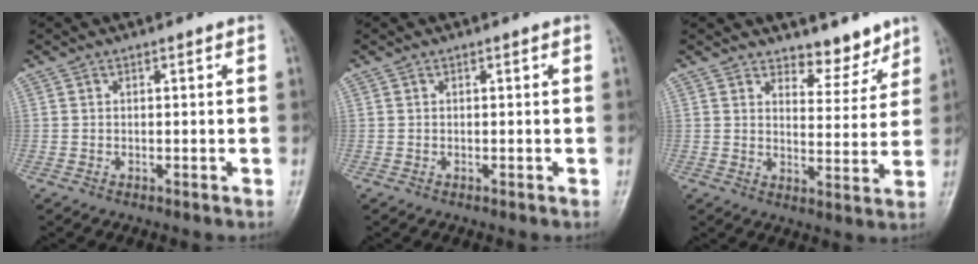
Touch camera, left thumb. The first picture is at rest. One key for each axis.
{"total": 0.0}
{"total": 6.0, "fx": 5.2, "fy": 2.5, "fz": 1.7, "tx": 0.006, "ty": -0.045, "tz": 0.083}